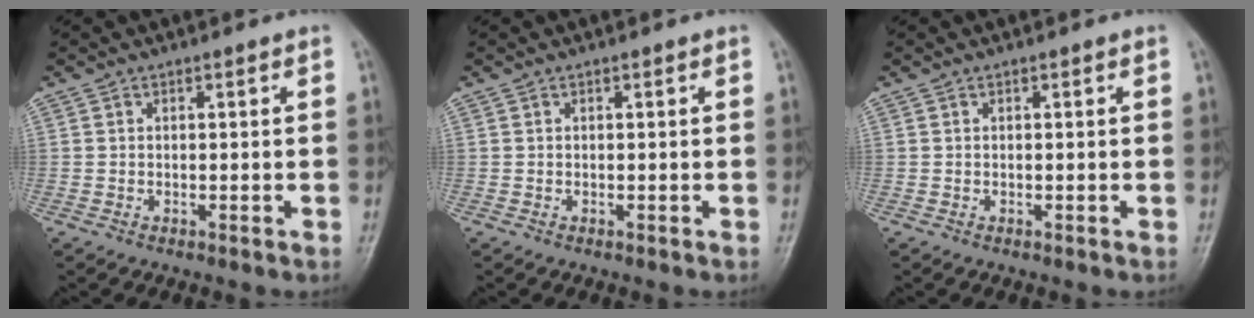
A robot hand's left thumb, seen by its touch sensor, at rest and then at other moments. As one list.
[{"total": 0.0}, {"total": 0.0}]